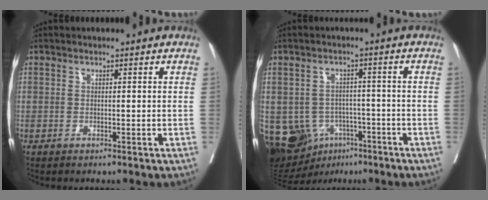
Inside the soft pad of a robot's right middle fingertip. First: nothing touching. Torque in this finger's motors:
{"motor_torque": [0.16, -0.14, 0.07, -0.01]}